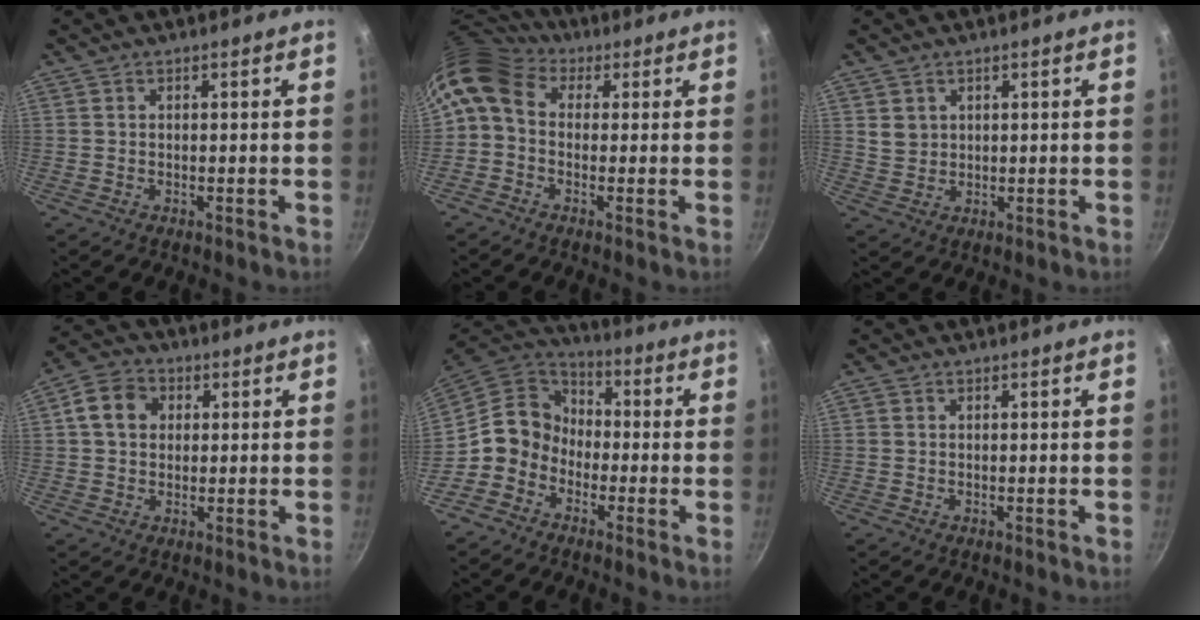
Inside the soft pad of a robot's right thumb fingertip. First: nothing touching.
{"total": 10.5, "force": [1.9, 8.0, 6.5], "torque": [-0.128, 0.029, 0.014]}
{"total": 3.0, "force": [1.2, 2.5, 1.2], "torque": [-0.008, 0.003, 0.029]}
{"total": 7.5, "force": [1.6, 6.1, 4.1], "torque": [-0.053, 0.012, 0.016]}
{"total": 10.2, "force": [-3.1, 8.8, 4.2], "torque": [-0.032, 0.047, -0.082]}
{"total": 0.5, "force": [0.1, 0.5, 0.2], "torque": [-0.003, 0.002, 0.000]}